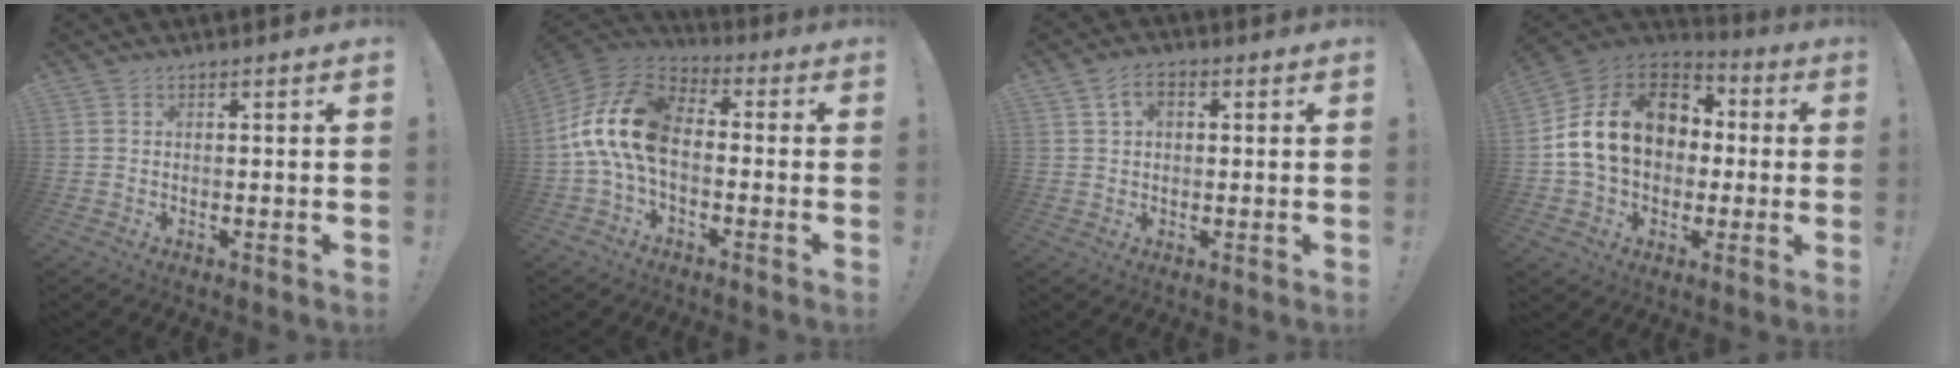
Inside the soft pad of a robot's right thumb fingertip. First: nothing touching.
{"total": 16.9, "force": [-0.9, 9.9, 13.7], "torque": [-0.267, 0.023, -0.007]}
{"total": 4.2, "force": [1.3, 2.7, 2.9], "torque": [-0.042, 0.004, 0.023]}
{"total": 19.4, "force": [3.1, 14.6, 12.5], "torque": [-0.191, 0.012, 0.067]}